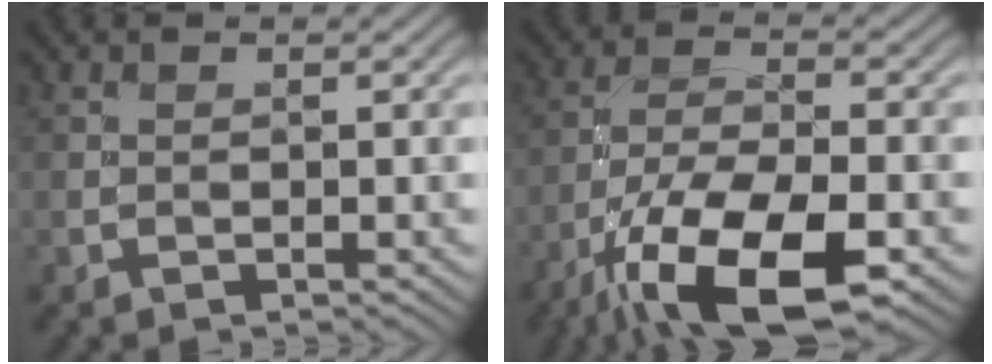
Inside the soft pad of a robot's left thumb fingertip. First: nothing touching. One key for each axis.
{"total": 13.9, "fx": -7.6, "fy": 5.0, "fz": 10.5, "tx": -0.206, "ty": -0.013, "tz": -0.145}